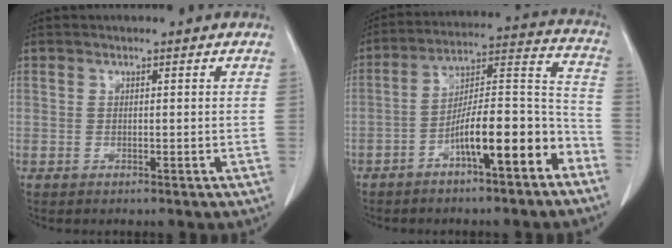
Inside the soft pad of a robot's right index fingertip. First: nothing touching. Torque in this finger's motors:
{"motor_torque": [1.63, -0.51, 0.88, 0.21]}